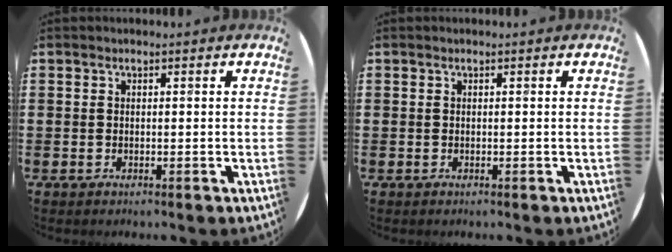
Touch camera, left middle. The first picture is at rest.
{"total": 0.0}